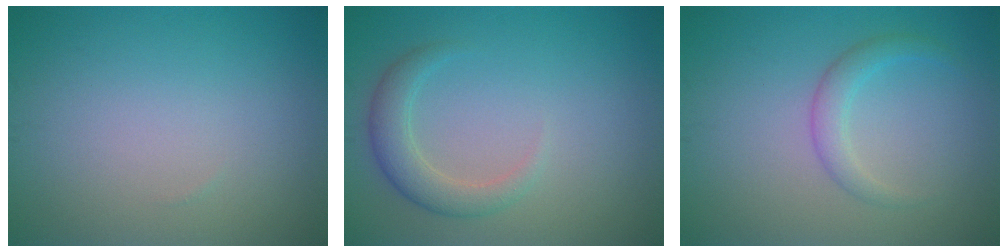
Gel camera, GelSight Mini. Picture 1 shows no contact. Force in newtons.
{"total": 2.8, "press": 2.8, "slide": 0.2}
{"total": 1.5, "press": 1.5, "slide": 0.1}